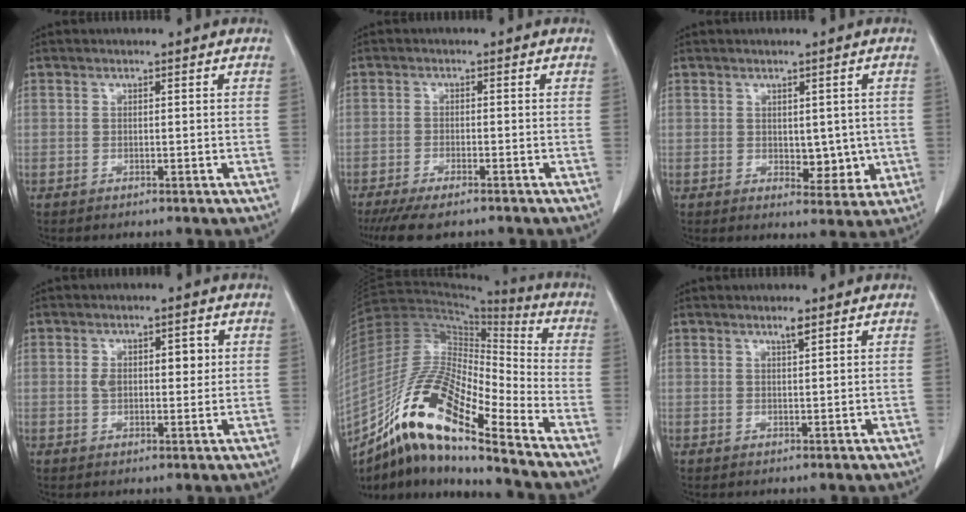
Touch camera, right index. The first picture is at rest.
{"total": 7.8, "force": [-6.4, 1.6, 4.1], "torque": [-0.058, -0.014, -0.101]}
{"total": 4.6, "force": [-0.1, 2.7, 3.7], "torque": [-0.040, -0.007, 0.010]}
{"total": 4.9, "force": [0.8, 2.5, 4.2], "torque": [-0.073, 0.013, 0.019]}
{"total": 19.8, "force": [-13.1, 2.5, 14.6], "torque": [-0.298, -0.005, -0.239]}
{"total": 1.3, "force": [0.9, 0.0, 0.9], "torque": [-0.019, -0.002, 0.018]}